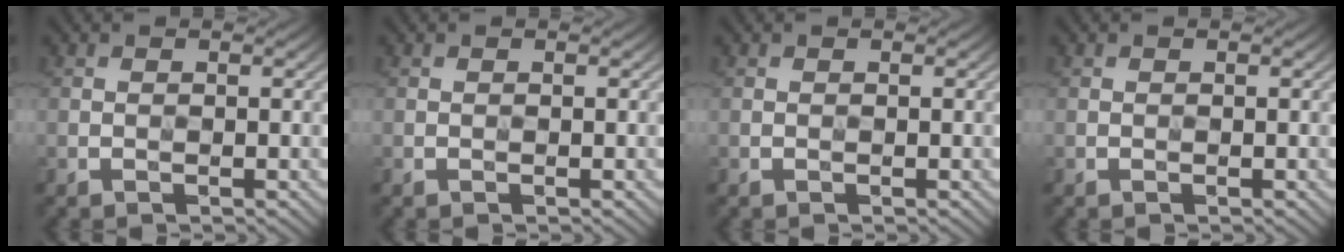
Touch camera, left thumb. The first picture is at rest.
{"total": 0.0}
{"total": 0.0}
{"total": 0.0}